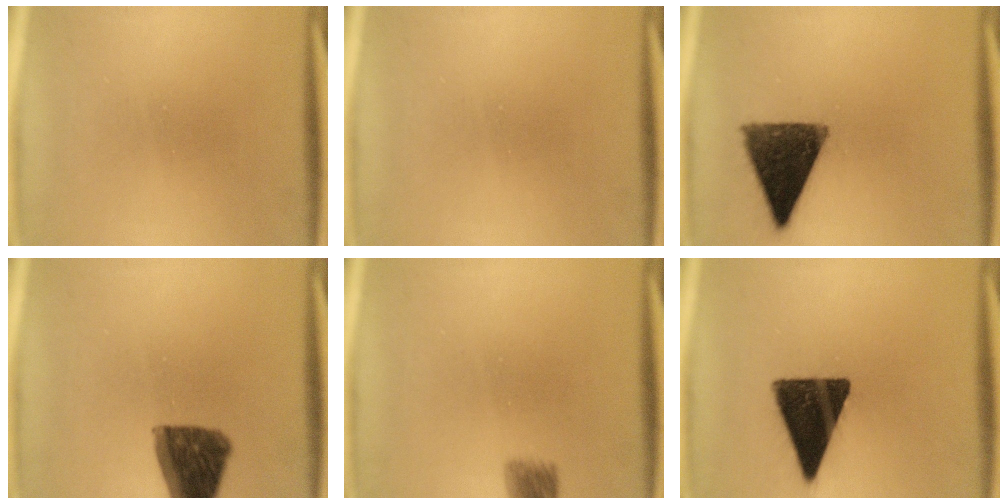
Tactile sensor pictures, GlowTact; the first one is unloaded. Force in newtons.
{"total": 0.0}
{"total": 12.6}
{"total": 12.9}
{"total": 3.0}
{"total": 14.6}